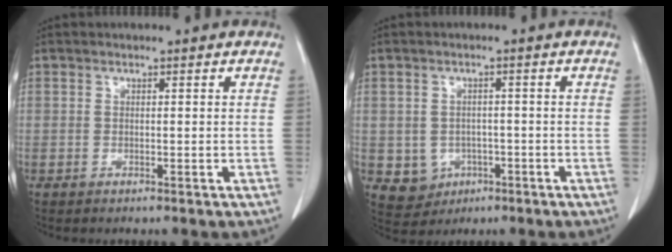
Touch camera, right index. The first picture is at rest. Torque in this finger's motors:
{"motor_torque": [-0.06, 0.02, -0.60, -0.13]}